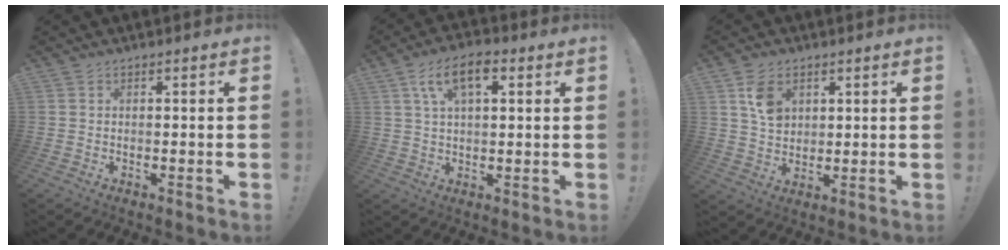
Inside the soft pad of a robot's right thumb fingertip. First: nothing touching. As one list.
[{"total": 9.4, "force": [3.7, 4.5, 7.4], "torque": [-0.122, 0.008, 0.067]}, {"total": 7.9, "force": [3.2, 5.8, 4.3], "torque": [-0.055, -0.007, 0.061]}]